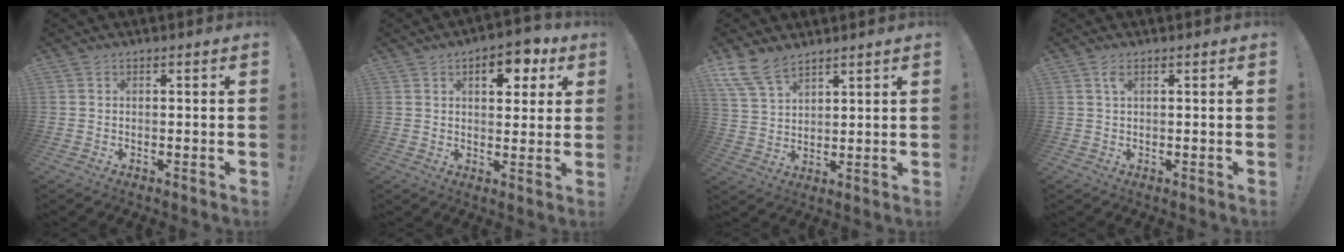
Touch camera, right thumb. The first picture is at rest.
{"total": 8.9, "force": [3.8, 4.9, 6.3], "torque": [-0.075, -0.004, 0.062]}
{"total": 9.8, "force": [7.5, 4.7, 4.3], "torque": [-0.096, -0.032, 0.150]}
{"total": 1.6, "force": [0.5, 0.5, 1.4], "torque": [-0.031, 0.003, 0.008]}